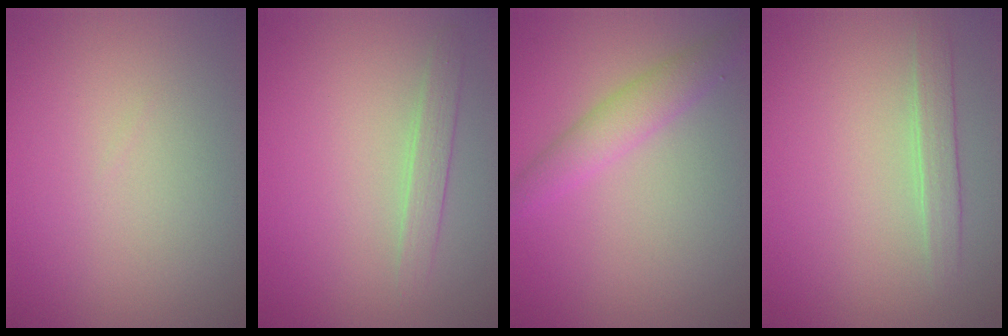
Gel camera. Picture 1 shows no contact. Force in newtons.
{"total": 1.6, "press": 1.6, "slide": 0.0}
{"total": 2.8, "press": 2.8, "slide": 0.1}
{"total": 1.7, "press": 1.7, "slide": 0.0}